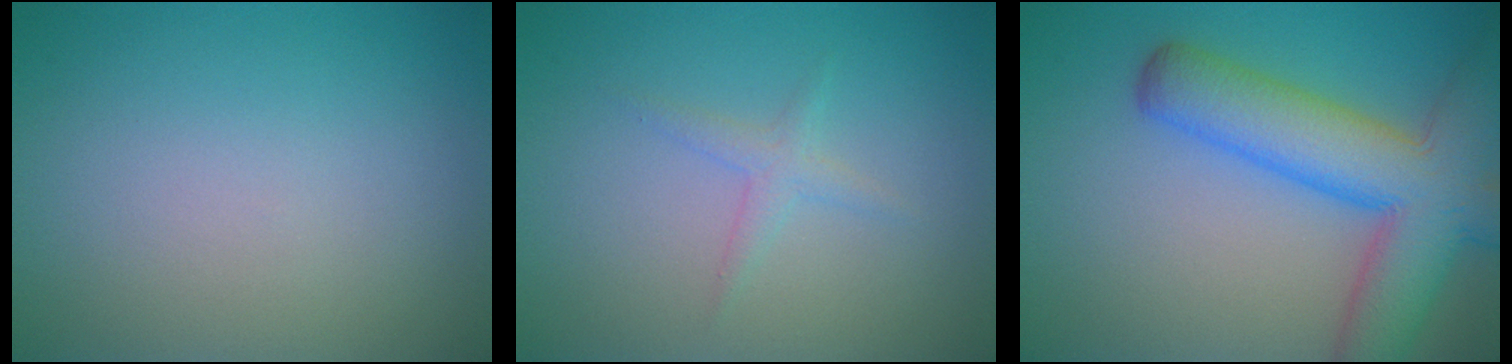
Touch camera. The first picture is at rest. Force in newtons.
{"total": 1.3, "press": 1.3, "slide": 0.0}
{"total": 9.3, "press": 9.3, "slide": 0.7}